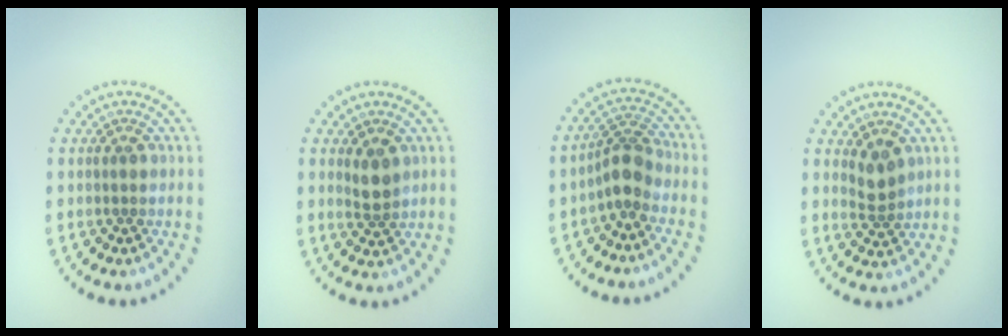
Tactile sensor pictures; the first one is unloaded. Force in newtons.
{"total": 1.9, "press": 1.7, "slide": 0.8}
{"total": 2.7, "press": 2.1, "slide": 1.8}
{"total": 1.9, "press": 1.6, "slide": 1.1}